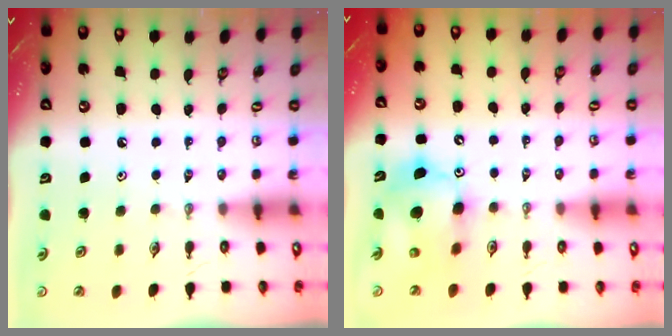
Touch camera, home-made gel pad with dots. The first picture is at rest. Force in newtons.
{"total": 11.8, "press": 11.6, "slide": 2.1}